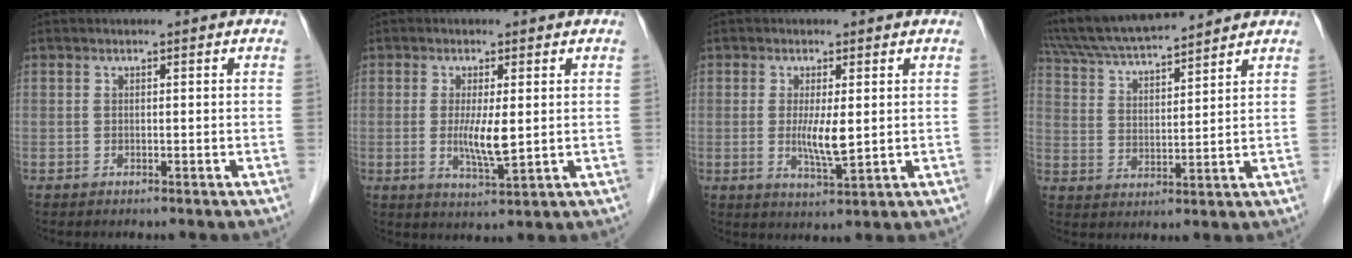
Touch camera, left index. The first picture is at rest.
{"total": 4.9, "force": [0.1, 0.7, 4.8], "torque": [-0.092, -0.012, 0.004]}
{"total": 4.5, "force": [0.2, 0.7, 4.5], "torque": [-0.084, -0.012, 0.005]}
{"total": 14.8, "force": [13.6, 1.4, 5.7], "torque": [-0.113, 0.026, 0.243]}